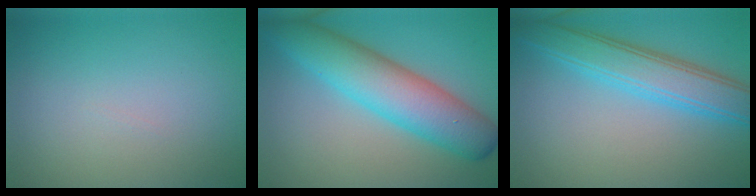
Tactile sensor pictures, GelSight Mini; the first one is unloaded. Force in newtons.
{"total": 8.3, "press": 8.3, "slide": 0.1}
{"total": 5.5, "press": 5.5, "slide": 0.2}